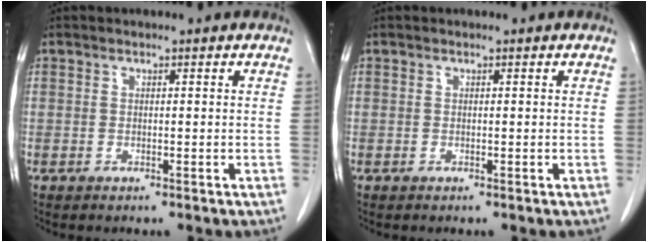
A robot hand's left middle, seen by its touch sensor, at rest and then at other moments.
{"total": 0.0}